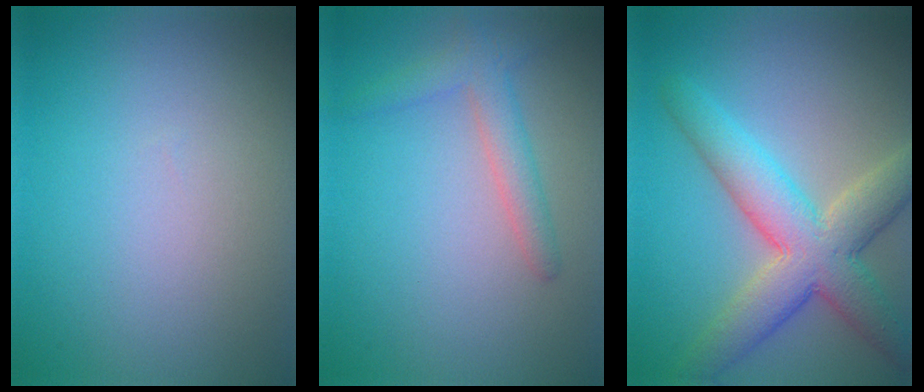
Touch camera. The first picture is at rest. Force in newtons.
{"total": 2.6, "press": 2.5, "slide": 0.1}
{"total": 7.8, "press": 7.8, "slide": 0.4}